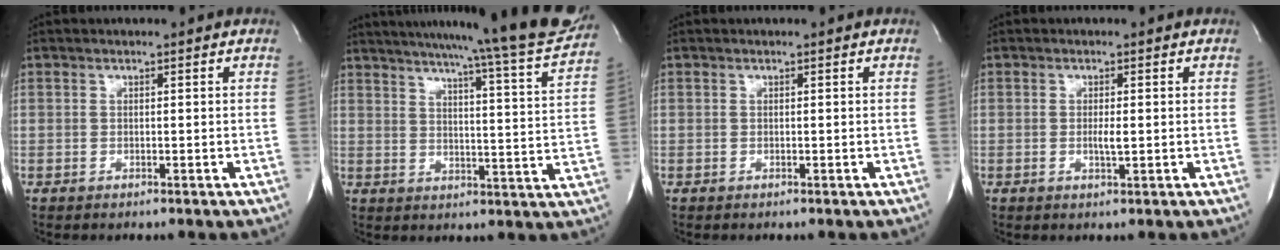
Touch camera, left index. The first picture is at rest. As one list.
[{"total": 25.2, "force": [22.3, -0.5, 11.6], "torque": [-0.180, -0.069, 0.277]}, {"total": 0.0}, {"total": 1.7, "force": [-0.2, 0.2, 1.6], "torque": [-0.033, -0.004, -0.003]}]